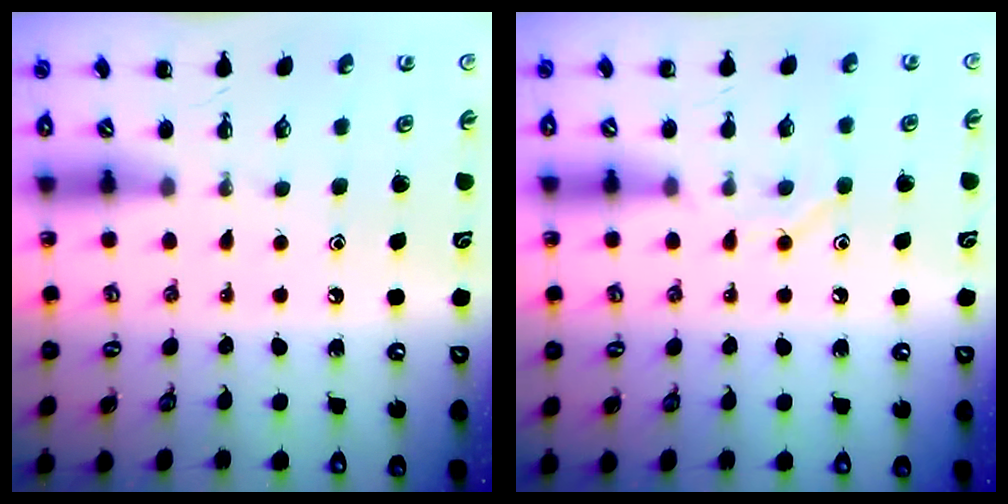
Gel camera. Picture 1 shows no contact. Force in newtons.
{"total": 7.1, "press": 7.0, "slide": 0.9}